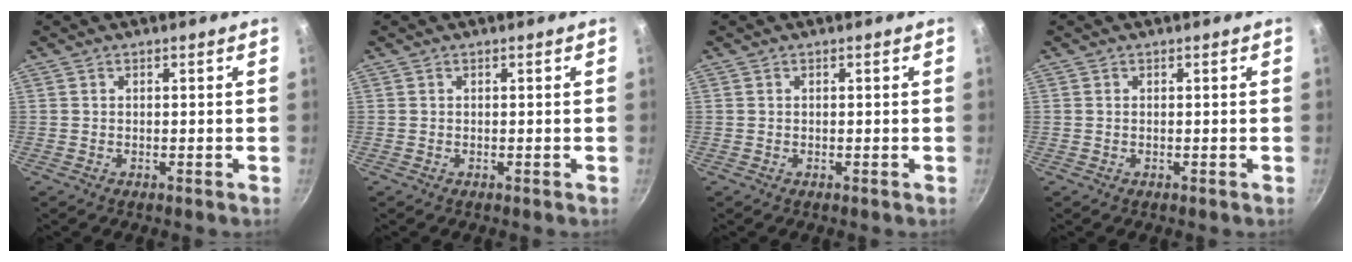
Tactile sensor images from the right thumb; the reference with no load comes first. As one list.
[{"total": 0.0}, {"total": 0.0}, {"total": 0.0}]